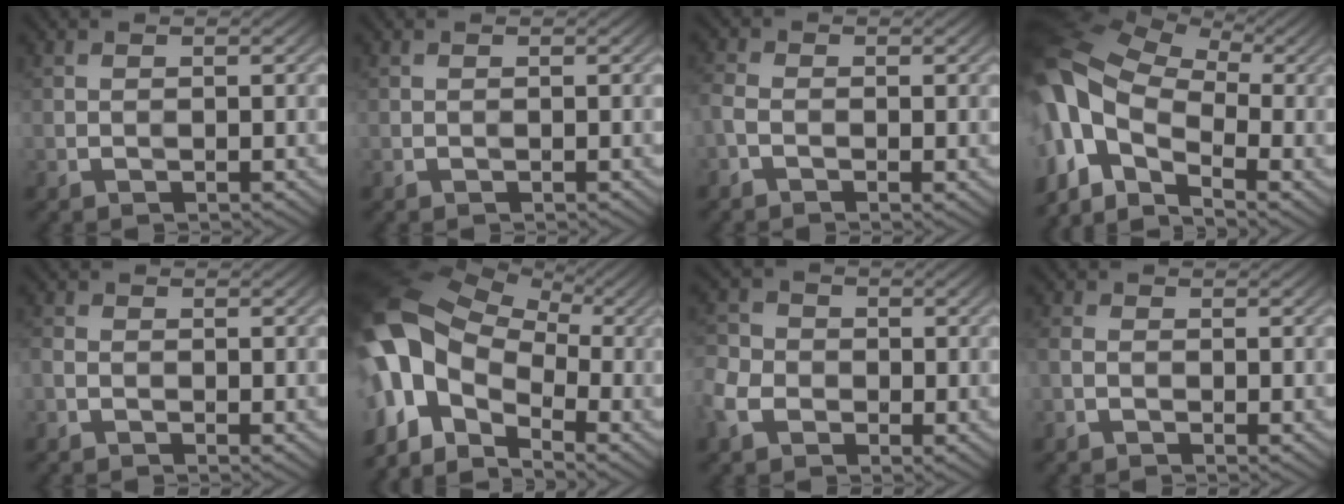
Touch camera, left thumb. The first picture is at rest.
{"total": 0.0}
{"total": 2.5, "force": [-1.0, 1.3, 1.9], "torque": [-0.053, -0.001, -0.025]}
{"total": 14.2, "force": [-0.2, 8.8, 11.1], "torque": [-0.254, -0.010, -0.007]}
{"total": 1.7, "force": [-0.6, 1.0, 1.3], "torque": [-0.030, -0.002, -0.012]}
{"total": 16.5, "force": [-0.4, 11.0, 12.3], "torque": [-0.269, -0.006, 0.003]}
{"total": 5.8, "force": [-2.0, 4.5, 3.1], "torque": [-0.084, -0.004, -0.052]}
{"total": 2.1, "force": [-0.6, 1.3, 1.6], "torque": [-0.040, -0.001, -0.013]}